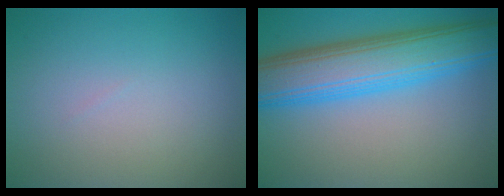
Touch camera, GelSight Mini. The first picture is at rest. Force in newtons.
{"total": 9.2, "press": 9.2, "slide": 0.1}